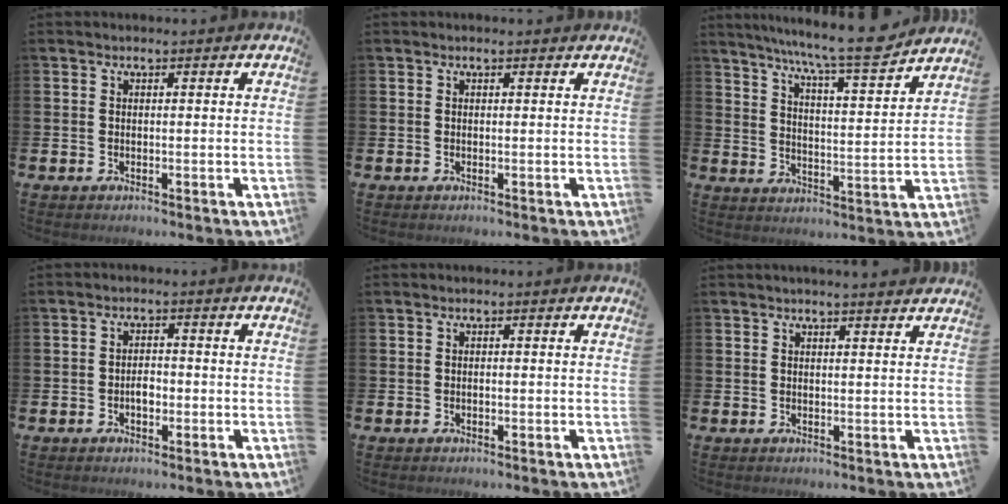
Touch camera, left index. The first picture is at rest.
{"total": 0.0}
{"total": 9.1, "force": [8.3, 0.1, 3.9], "torque": [-0.088, -0.055, 0.141]}
{"total": 1.9, "force": [-0.6, 1.2, 1.4], "torque": [-0.012, -0.002, -0.015]}
{"total": 0.0}
{"total": 1.8, "force": [1.8, -0.1, 0.4], "torque": [0.003, -0.009, 0.029]}